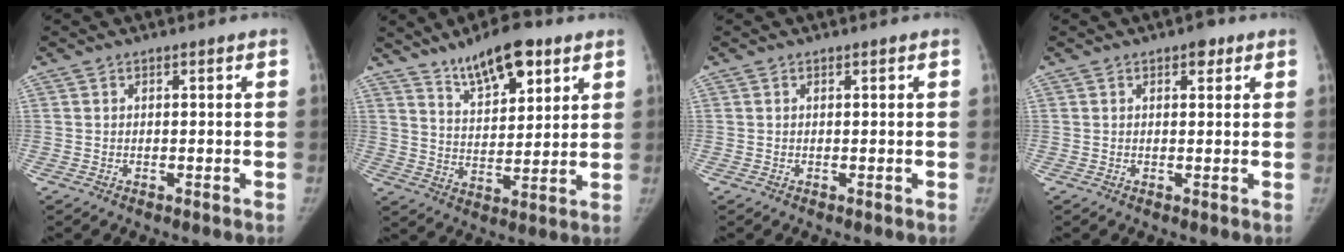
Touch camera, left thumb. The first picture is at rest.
{"total": 12.5, "force": [8.1, 4.9, 8.1], "torque": [-0.105, -0.040, 0.137]}
{"total": 0.0}
{"total": 2.5, "force": [1.4, 1.3, 1.6], "torque": [-0.011, -0.004, 0.017]}